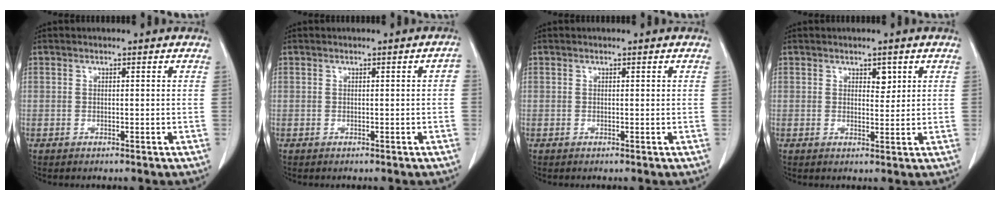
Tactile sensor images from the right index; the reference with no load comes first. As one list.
[{"total": 1.2, "force": [0.0, 0.3, 1.2], "torque": [-0.011, 0.007, 0.001]}, {"total": 0.0}, {"total": 2.2, "force": [1.2, 1.2, 1.5], "torque": [-0.017, -0.002, 0.019]}]